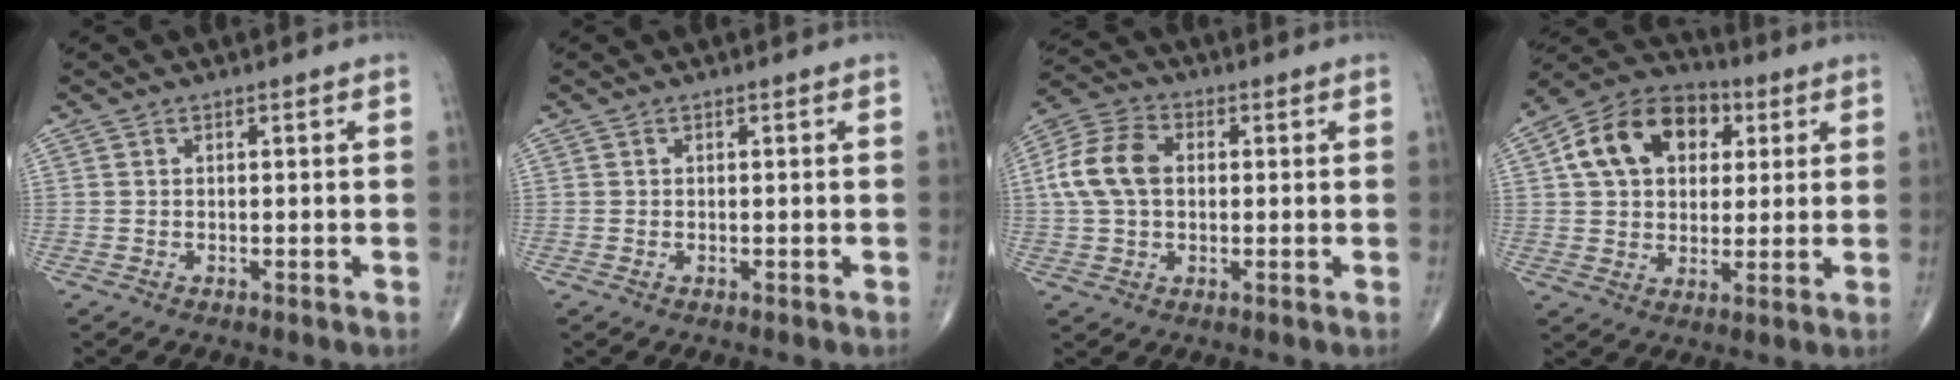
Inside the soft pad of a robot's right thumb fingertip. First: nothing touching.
{"total": 0.0}
{"total": 10.3, "force": [1.0, 7.1, 7.5], "torque": [-0.153, 0.024, 0.014]}
{"total": 15.8, "force": [4.5, 11.1, 10.2], "torque": [-0.148, 0.010, 0.068]}